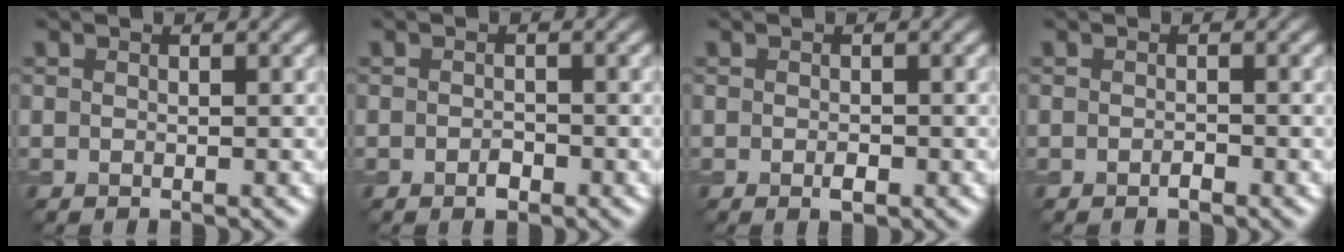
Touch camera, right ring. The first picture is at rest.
{"total": 1.1, "force": [-0.6, 0.5, 0.7], "torque": [-0.012, 0.000, -0.010]}
{"total": 1.1, "force": [-0.4, 0.5, 0.9], "torque": [-0.015, -0.002, -0.006]}
{"total": 0.6, "force": [-0.5, 0.2, 0.4], "torque": [-0.007, 0.001, -0.008]}